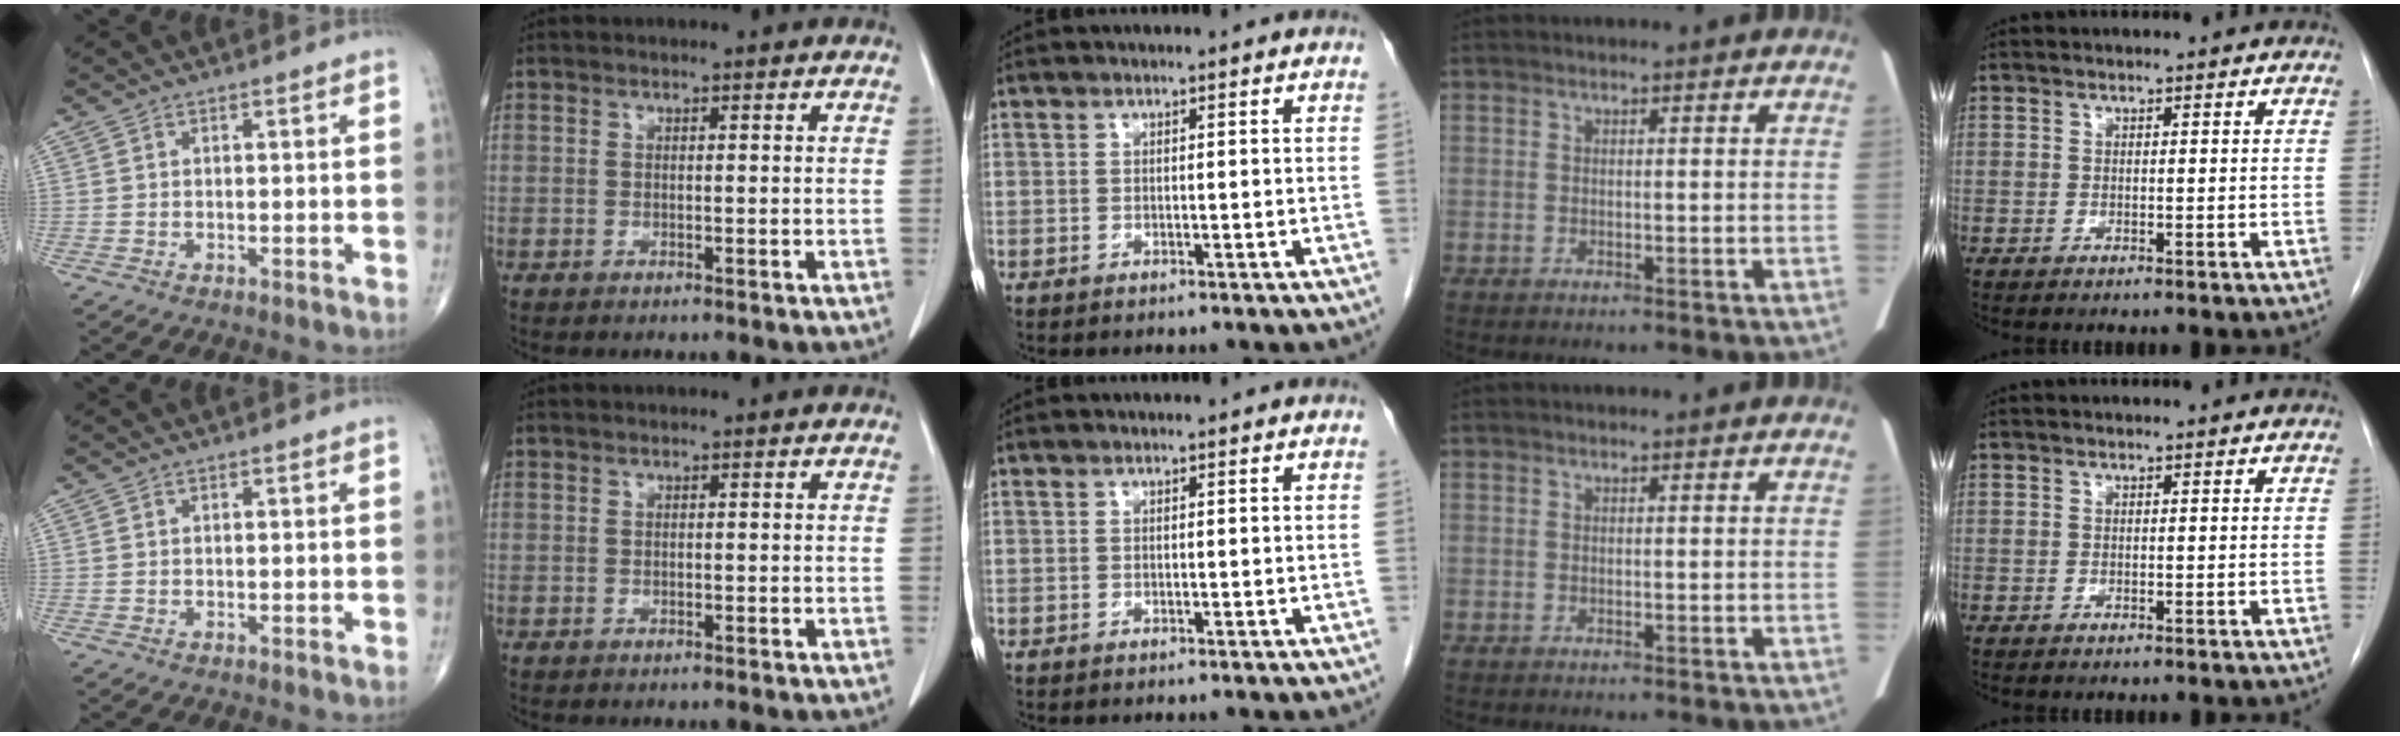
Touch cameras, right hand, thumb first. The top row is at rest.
{}